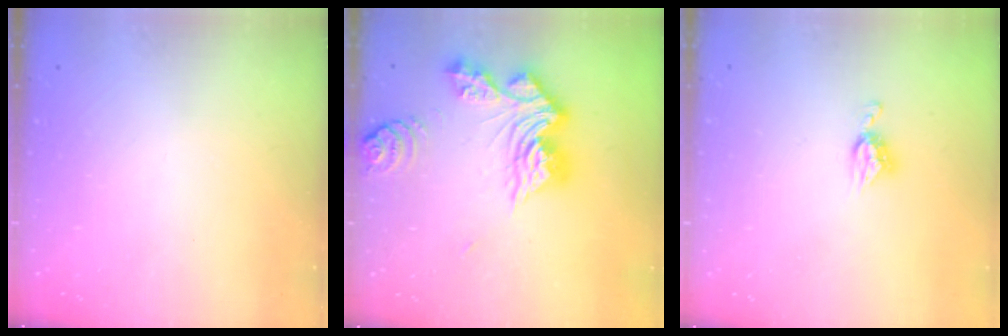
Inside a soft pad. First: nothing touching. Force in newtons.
{"total": 17.0, "press": 16.9, "slide": 1.8}
{"total": 6.5, "press": 6.5, "slide": 0.4}